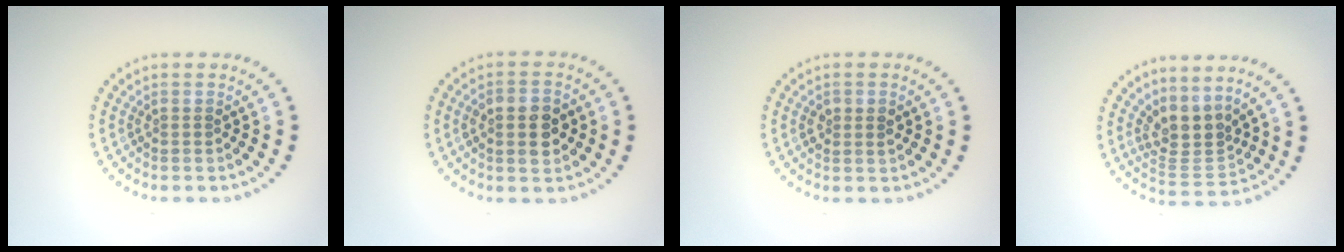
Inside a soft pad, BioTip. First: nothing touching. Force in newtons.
{"total": 3.9, "press": 3.9, "slide": 0.2}
{"total": 1.5, "press": 1.5, "slide": 0.3}
{"total": 3.3, "press": 2.4, "slide": 2.2}